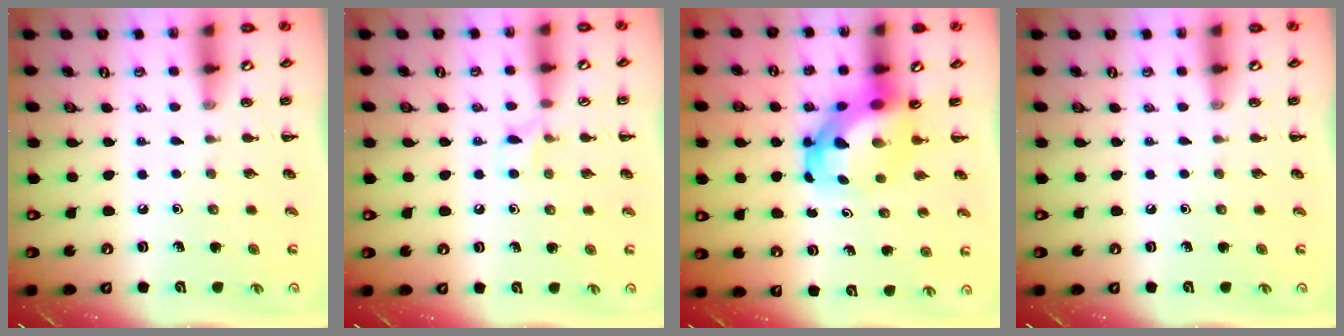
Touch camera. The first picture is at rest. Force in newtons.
{"total": 5.0, "press": 4.8, "slide": 1.5}
{"total": 6.3, "press": 6.2, "slide": 1.4}
{"total": 0.0}